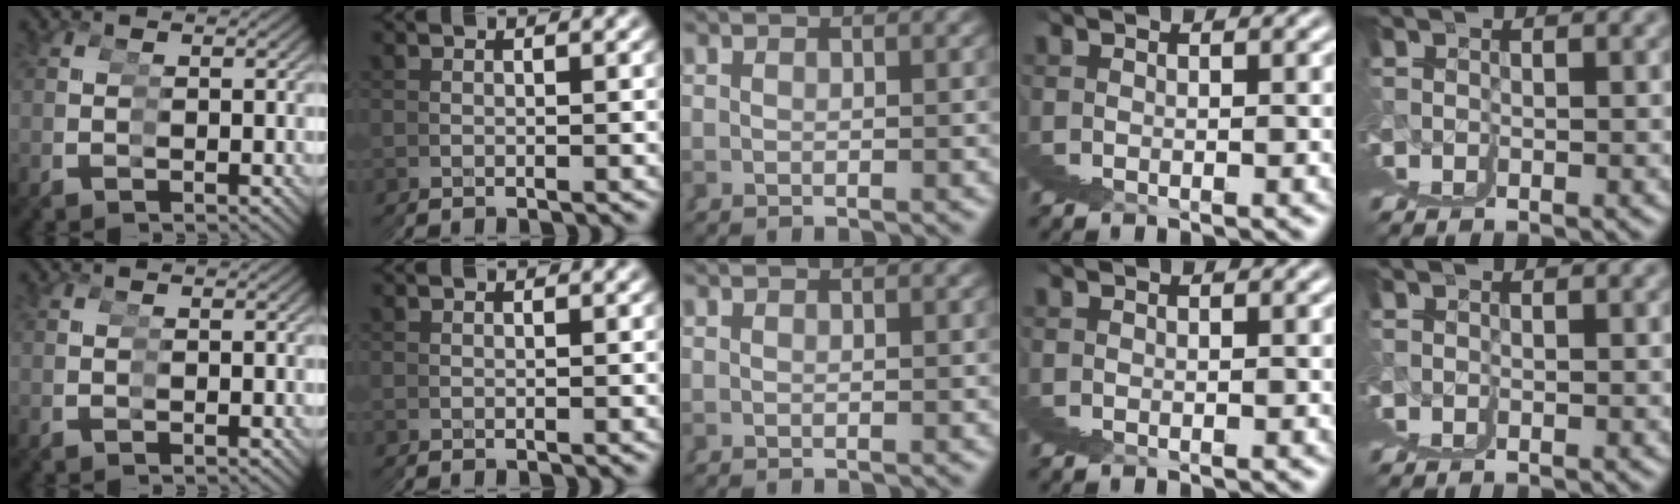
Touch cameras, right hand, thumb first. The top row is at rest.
{}